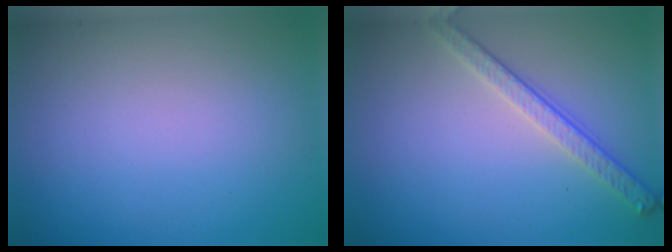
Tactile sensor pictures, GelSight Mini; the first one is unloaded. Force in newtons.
{"total": 2.8, "press": 2.5, "slide": 1.2}